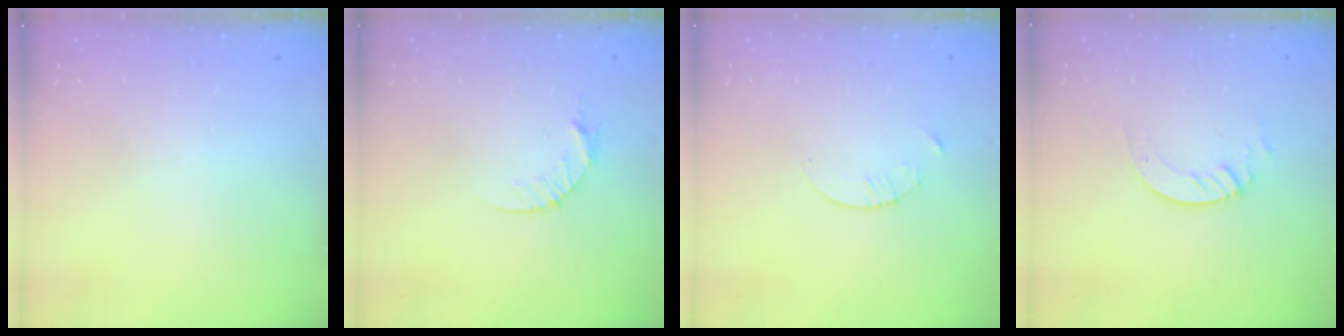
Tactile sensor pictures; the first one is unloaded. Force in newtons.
{"total": 4.7, "press": 4.7, "slide": 0.6}
{"total": 1.3, "press": 1.3, "slide": 0.2}
{"total": 3.0, "press": 3.0, "slide": 0.2}